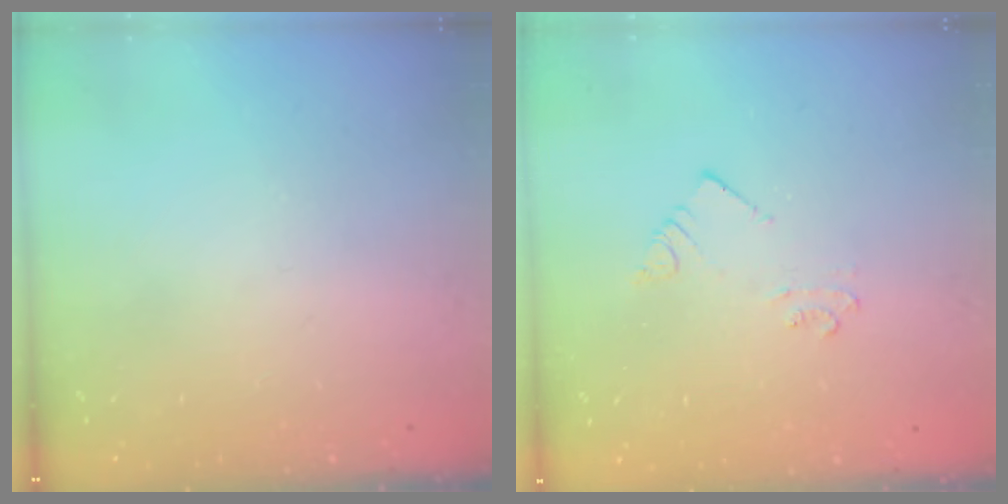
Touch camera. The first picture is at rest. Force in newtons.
{"total": 2.5, "press": 2.5, "slide": 0.2}